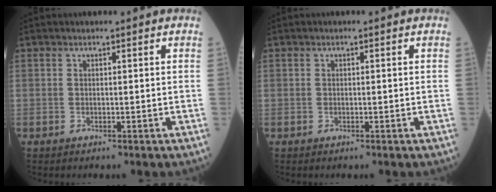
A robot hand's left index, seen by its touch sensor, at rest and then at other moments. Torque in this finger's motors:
{"motor_torque": [-0.02, 0.07, -0.01, -0.01]}